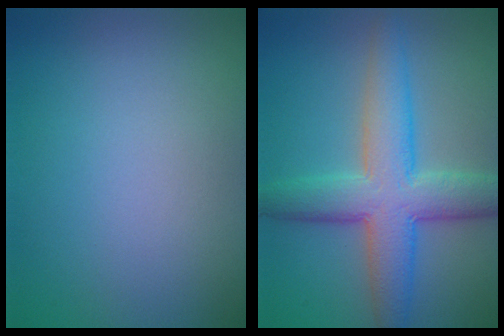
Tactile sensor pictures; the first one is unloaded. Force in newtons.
{"total": 7.3, "press": 7.3, "slide": 0.3}